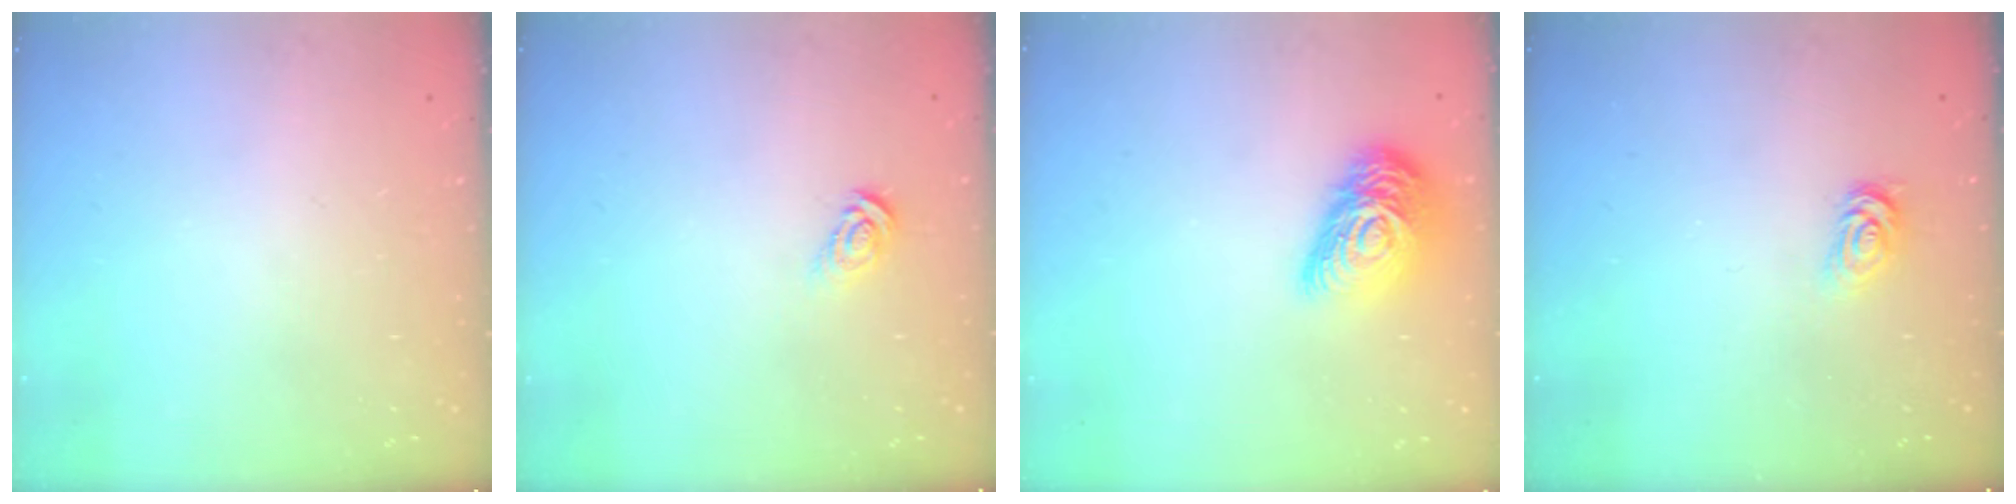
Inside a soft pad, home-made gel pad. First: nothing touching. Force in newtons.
{"total": 5.2, "press": 5.2, "slide": 0.4}
{"total": 15.3, "press": 15.3, "slide": 0.8}
{"total": 2.5, "press": 2.5, "slide": 0.4}